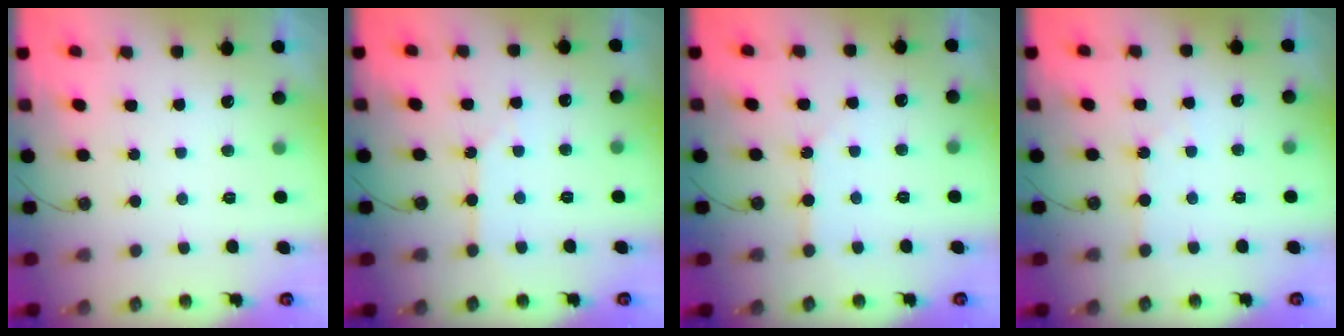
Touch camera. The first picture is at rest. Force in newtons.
{"total": 2.1, "press": 2.1, "slide": 0.3}
{"total": 2.3, "press": 2.3, "slide": 0.4}
{"total": 2.9, "press": 2.9, "slide": 0.5}